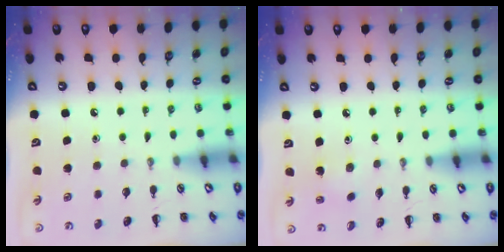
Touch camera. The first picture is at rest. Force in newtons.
{"total": 2.4, "press": 2.3, "slide": 0.6}